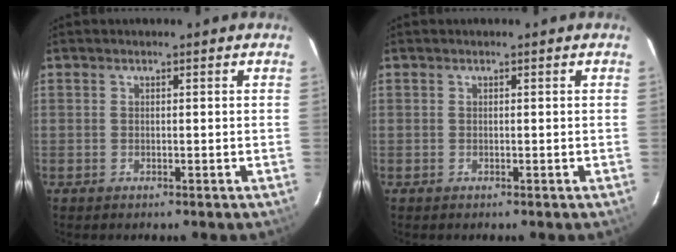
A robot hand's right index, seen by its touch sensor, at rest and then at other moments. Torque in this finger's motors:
{"motor_torque": [0.00, 0.00, 0.00, 0.00]}